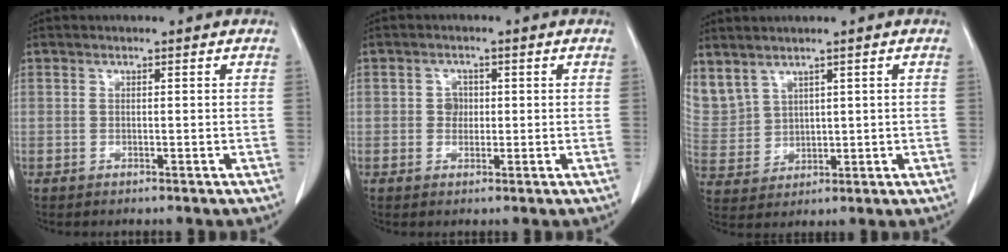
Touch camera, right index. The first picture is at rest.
{"total": 2.1, "force": [0.2, 1.9, 0.9], "torque": [-0.011, 0.003, 0.000]}
{"total": 11.2, "force": [6.5, 8.0, 4.3], "torque": [-0.141, 0.024, 0.162]}